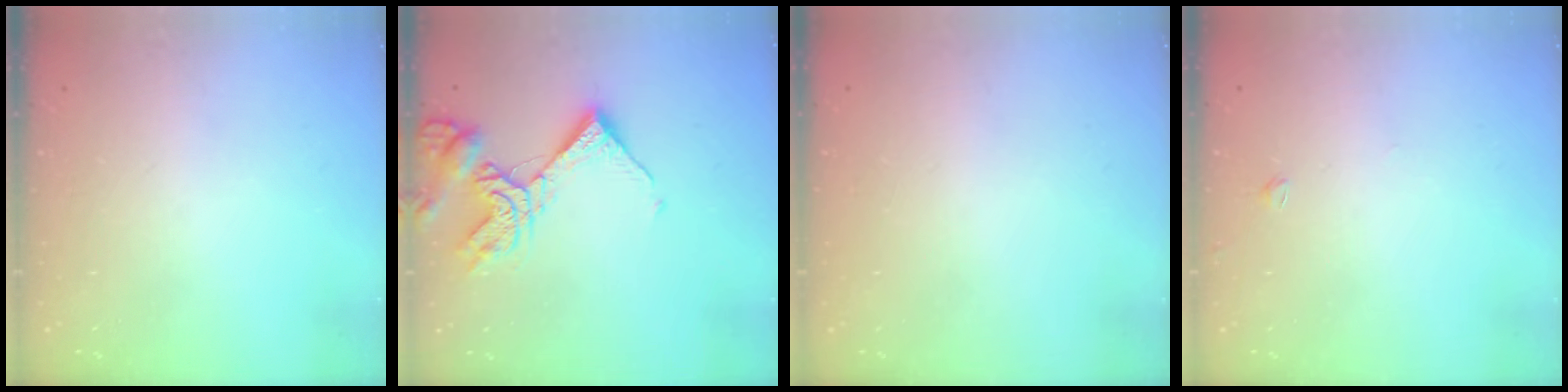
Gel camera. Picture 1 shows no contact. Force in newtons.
{"total": 11.8, "press": 11.7, "slide": 1.4}
{"total": 1.9, "press": 1.9, "slide": 0.1}
{"total": 1.4, "press": 1.3, "slide": 0.4}